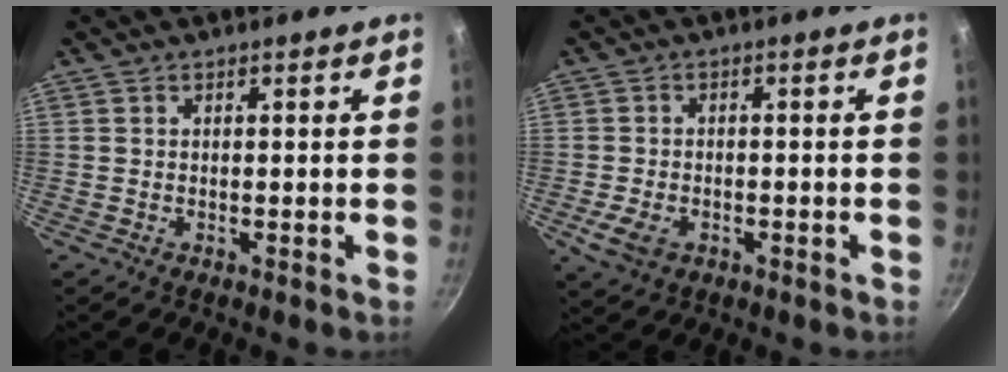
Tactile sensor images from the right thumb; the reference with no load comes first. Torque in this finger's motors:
{"motor_torque": [-0.02, 0.61, 0.51, -0.29, 0.05]}